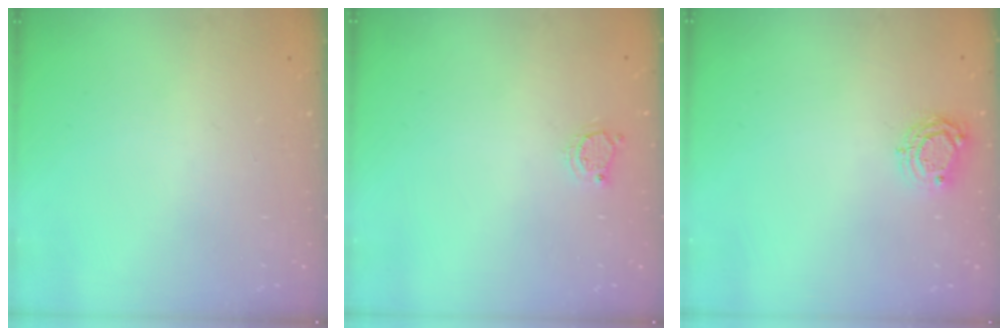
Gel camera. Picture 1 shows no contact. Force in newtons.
{"total": 4.4, "press": 4.4, "slide": 0.5}
{"total": 6.6, "press": 6.6, "slide": 0.1}